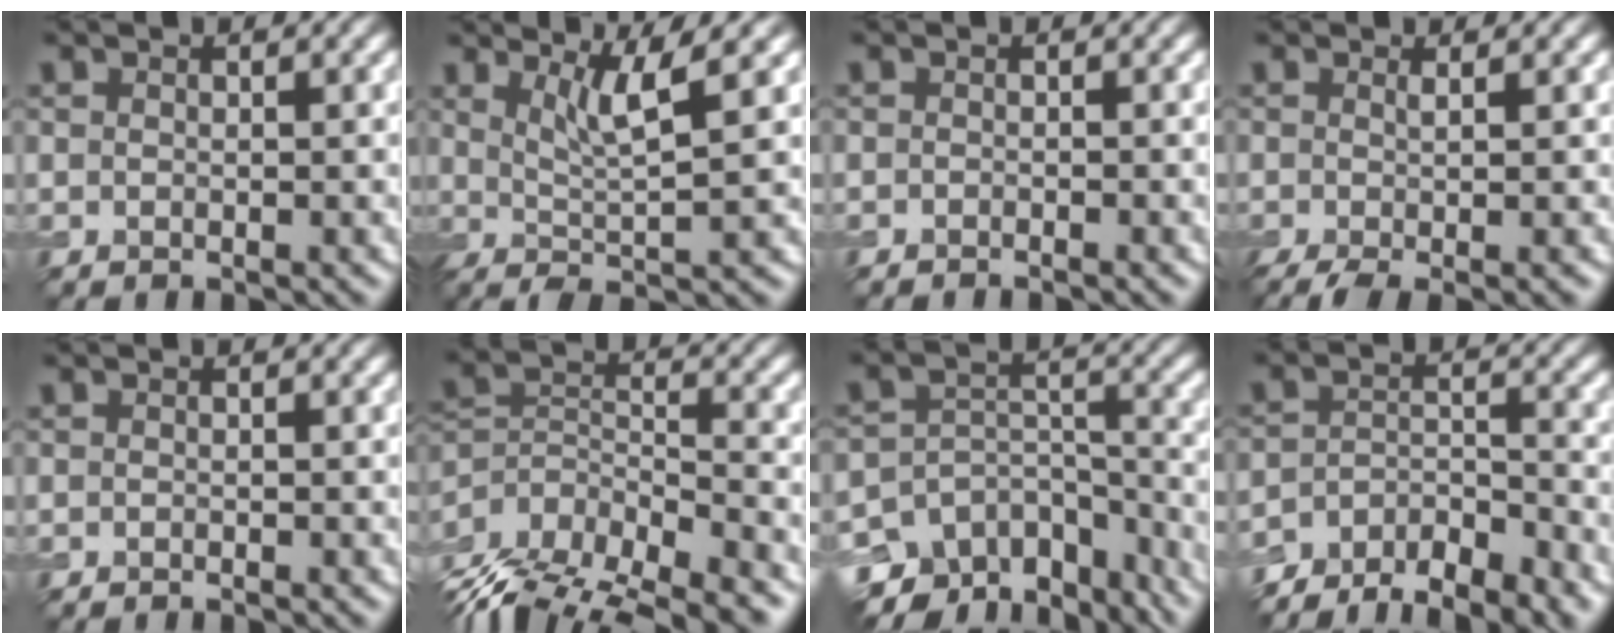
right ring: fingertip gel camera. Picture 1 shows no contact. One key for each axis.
{"total": 5.1, "fx": 2.0, "fy": 0.9, "fz": 4.6, "tx": -0.082, "ty": -0.003, "tz": 0.039}
{"total": 0.9, "fx": -0.9, "fy": 0.0, "fz": 0.3, "tx": -0.004, "ty": 0.001, "tz": -0.015}
{"total": 3.7, "fx": -1.0, "fy": 1.2, "fz": 3.4, "tx": -0.047, "ty": -0.008, "tz": -0.018}
{"total": 0.6, "fx": -0.6, "fy": 0.0, "fz": 0.2, "tx": -0.001, "ty": 0.001, "tz": -0.009}
{"total": 10.8, "fx": -8.3, "fy": 5.1, "fz": 4.7, "tx": -0.095, "ty": 0.013, "tz": -0.124}
{"total": 9.9, "fx": -7.7, "fy": 5.4, "fz": 3.1, "tx": -0.041, "ty": 0.011, "tz": -0.105}
{"total": 7.2, "fx": -6.2, "fy": 2.1, "fz": 3.0, "tx": -0.048, "ty": -0.001, "tz": -0.099}